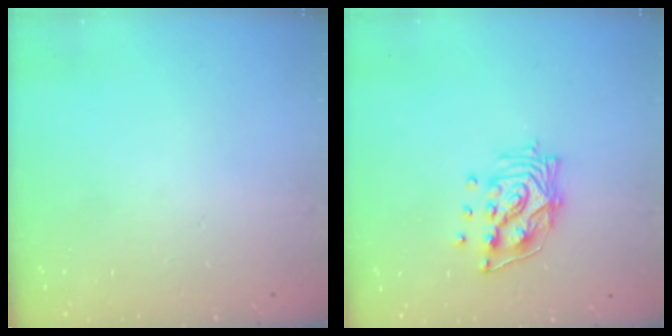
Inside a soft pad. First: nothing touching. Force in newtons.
{"total": 11.7, "press": 11.6, "slide": 1.4}